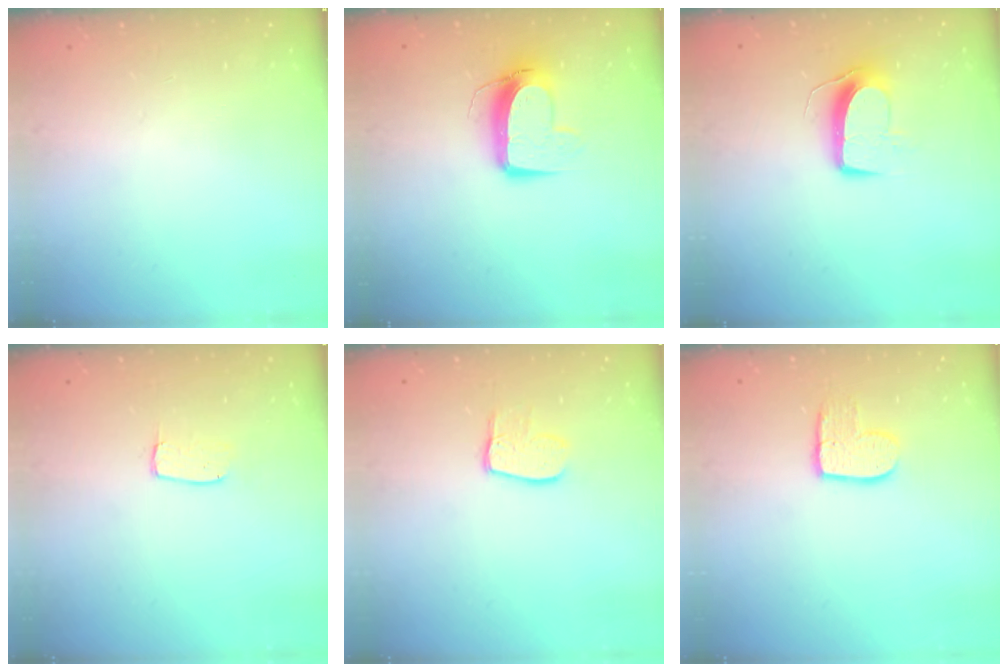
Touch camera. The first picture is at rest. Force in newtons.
{"total": 10.6, "press": 10.6, "slide": 0.6}
{"total": 10.1, "press": 10.1, "slide": 0.1}
{"total": 4.0, "press": 4.0, "slide": 0.3}
{"total": 8.5, "press": 8.5, "slide": 0.7}
{"total": 9.1, "press": 9.0, "slide": 0.7}